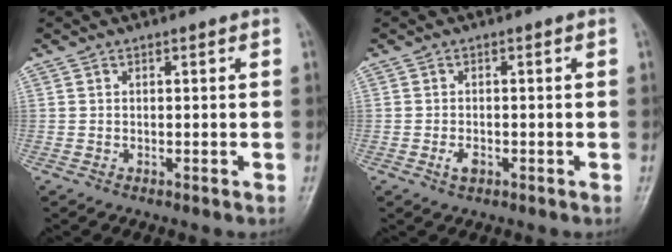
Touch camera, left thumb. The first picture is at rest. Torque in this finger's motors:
{"motor_torque": [0.12, 0.18, 0.28, 0.18, 0.01]}